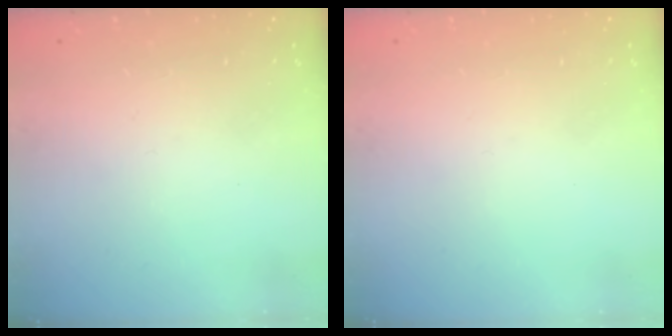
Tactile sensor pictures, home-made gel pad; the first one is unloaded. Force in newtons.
{"total": 0.0}